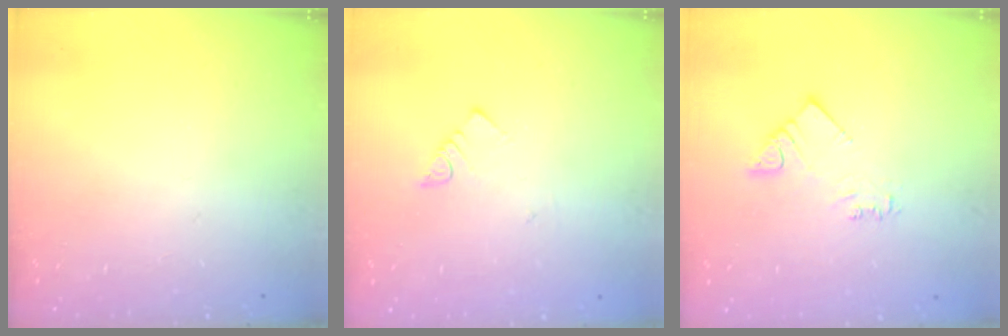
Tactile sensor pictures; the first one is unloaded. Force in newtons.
{"total": 2.6, "press": 2.6, "slide": 0.3}
{"total": 3.2, "press": 3.2, "slide": 0.2}